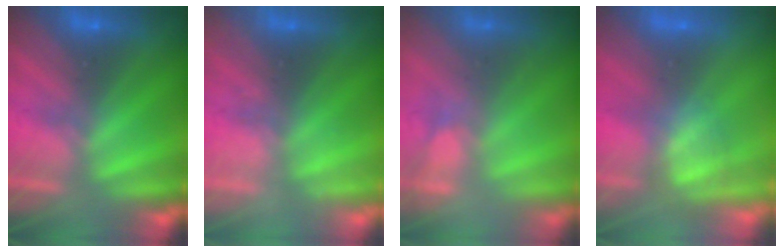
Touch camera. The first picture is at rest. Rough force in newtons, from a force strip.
{"total": 2.2}
{"total": 2.9}
{"total": 8.6}